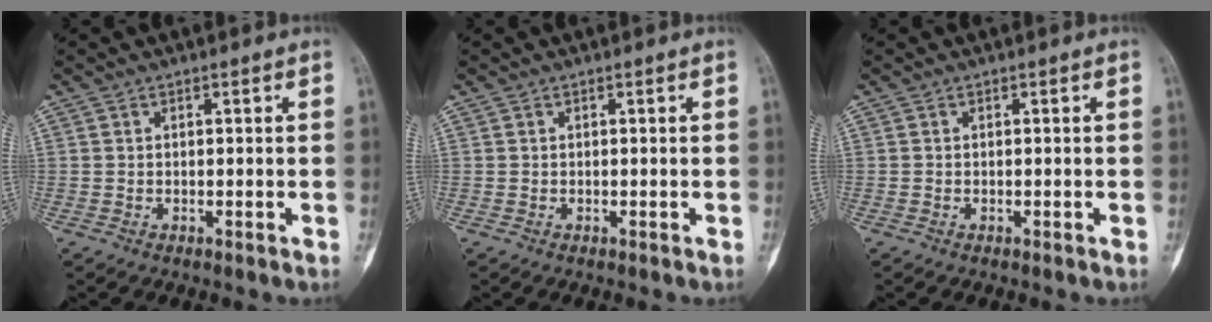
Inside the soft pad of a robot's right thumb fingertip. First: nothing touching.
{"total": 0.0}
{"total": 0.0}